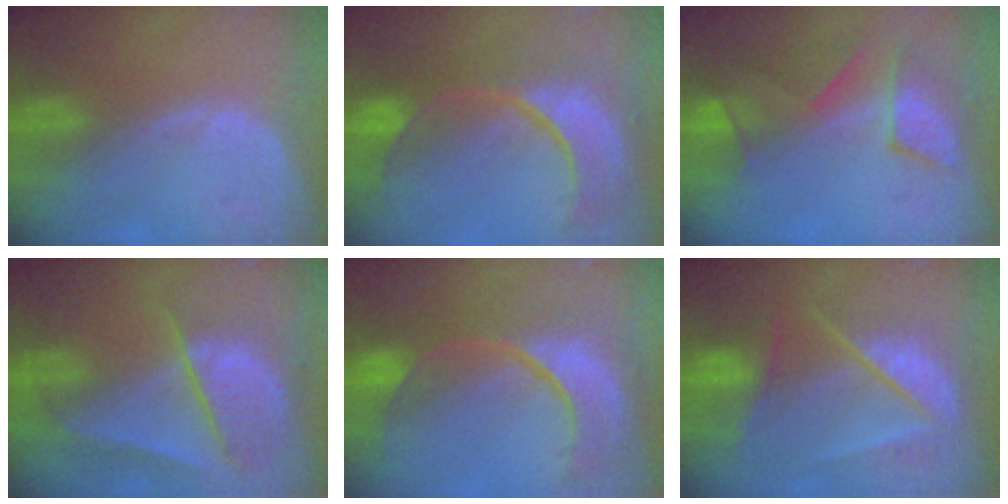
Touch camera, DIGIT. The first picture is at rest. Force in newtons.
{"total": 13.7, "press": 10.8, "slide": 8.3}
{"total": 8.1, "press": 7.9, "slide": 1.8}
{"total": 9.4, "press": 8.1, "slide": 4.8}
{"total": 13.7, "press": 10.8, "slide": 8.4}
{"total": 9.8, "press": 8.2, "slide": 5.3}